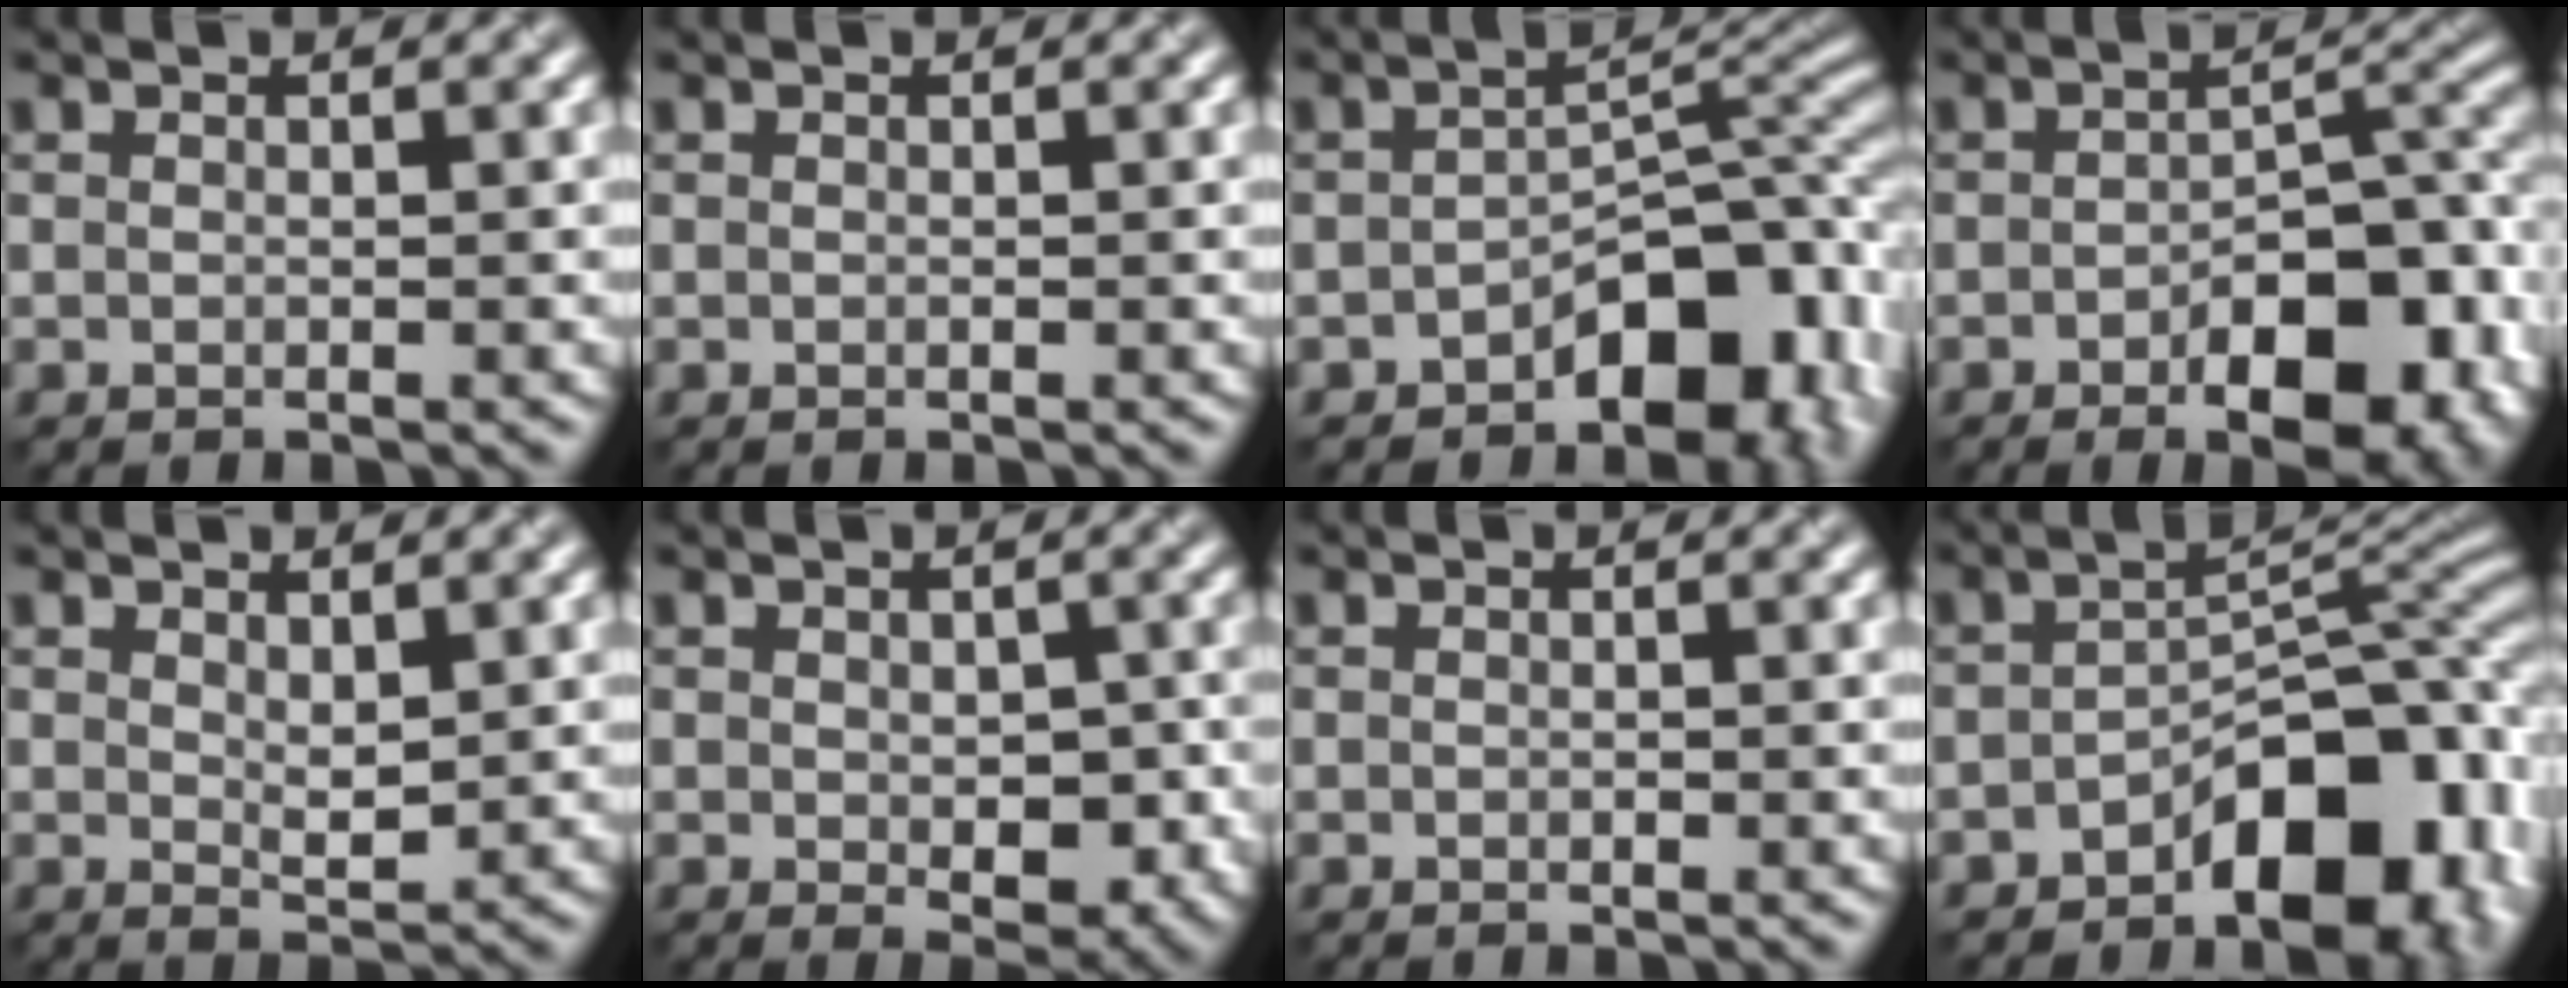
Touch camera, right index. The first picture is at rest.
{"total": 0.0}
{"total": 9.2, "force": [-4.3, 5.3, 6.1], "torque": [-0.053, 0.002, -0.067]}
{"total": 10.0, "force": [-3.8, 4.8, 7.9], "torque": [-0.099, -0.002, -0.049]}
{"total": 1.9, "force": [0.8, 0.9, 1.5], "torque": [-0.027, -0.005, 0.020]}
{"total": 4.2, "force": [-0.5, 2.4, 3.4], "torque": [-0.046, -0.011, -0.002]}
{"total": 0.0}
{"total": 10.1, "force": [-4.5, 5.4, 7.3], "torque": [-0.080, 0.009, -0.074]}